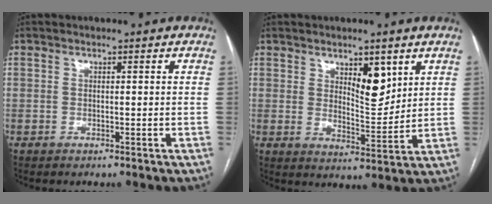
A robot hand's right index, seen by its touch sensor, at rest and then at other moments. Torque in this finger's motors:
{"motor_torque": [0.18, 0.13, 0.11, 0.04]}